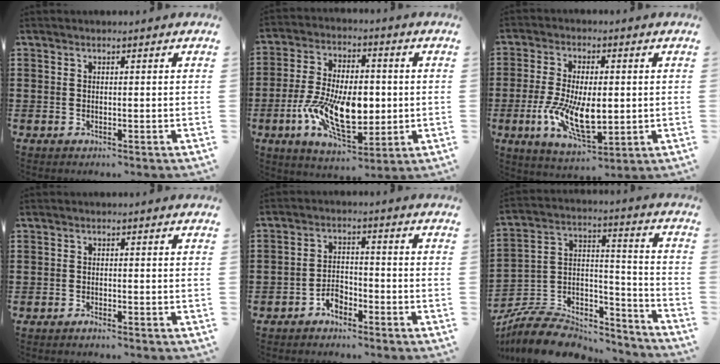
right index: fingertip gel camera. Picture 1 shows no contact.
{"total": 13.4, "force": [-2.2, 7.2, 11.1], "torque": [-0.217, -0.005, -0.038]}
{"total": 10.2, "force": [-1.2, 4.7, 9.0], "torque": [-0.195, -0.005, -0.022]}
{"total": 1.0, "force": [-0.9, -0.1, 0.3], "torque": [-0.009, -0.005, -0.018]}
{"total": 3.3, "force": [-2.6, 1.6, 1.1], "torque": [-0.026, 0.009, -0.054]}
{"total": 9.2, "force": [-7.7, 4.2, 2.9], "torque": [-0.068, 0.014, -0.147]}